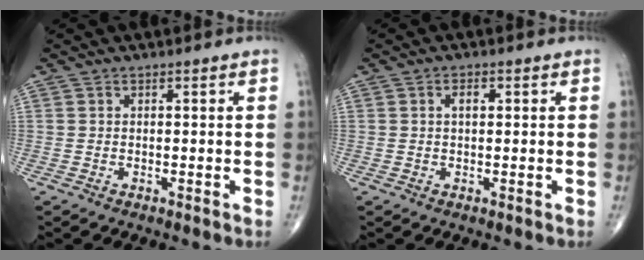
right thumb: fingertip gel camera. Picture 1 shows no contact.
{"total": 1.8, "force": [0.4, 0.9, 1.4], "torque": [-0.022, 0.002, 0.004]}